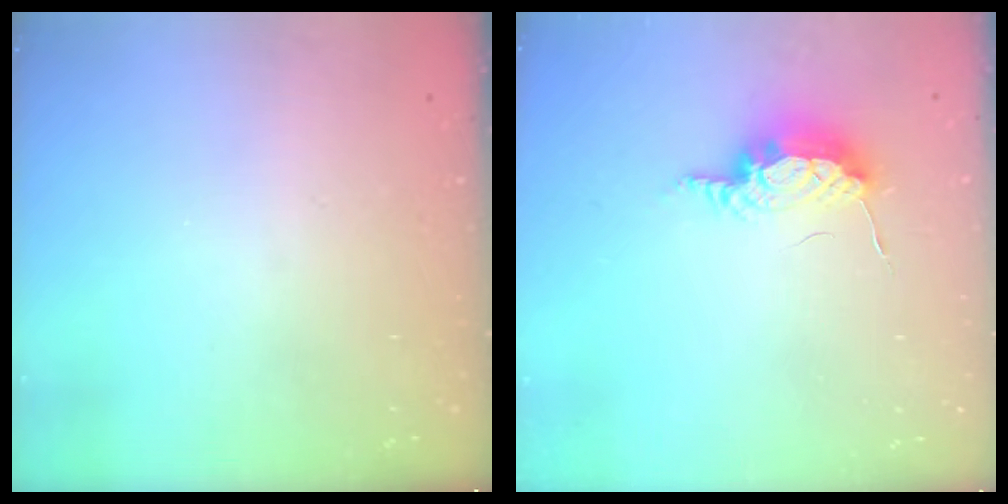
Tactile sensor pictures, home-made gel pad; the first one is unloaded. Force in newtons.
{"total": 7.5, "press": 7.5, "slide": 0.9}